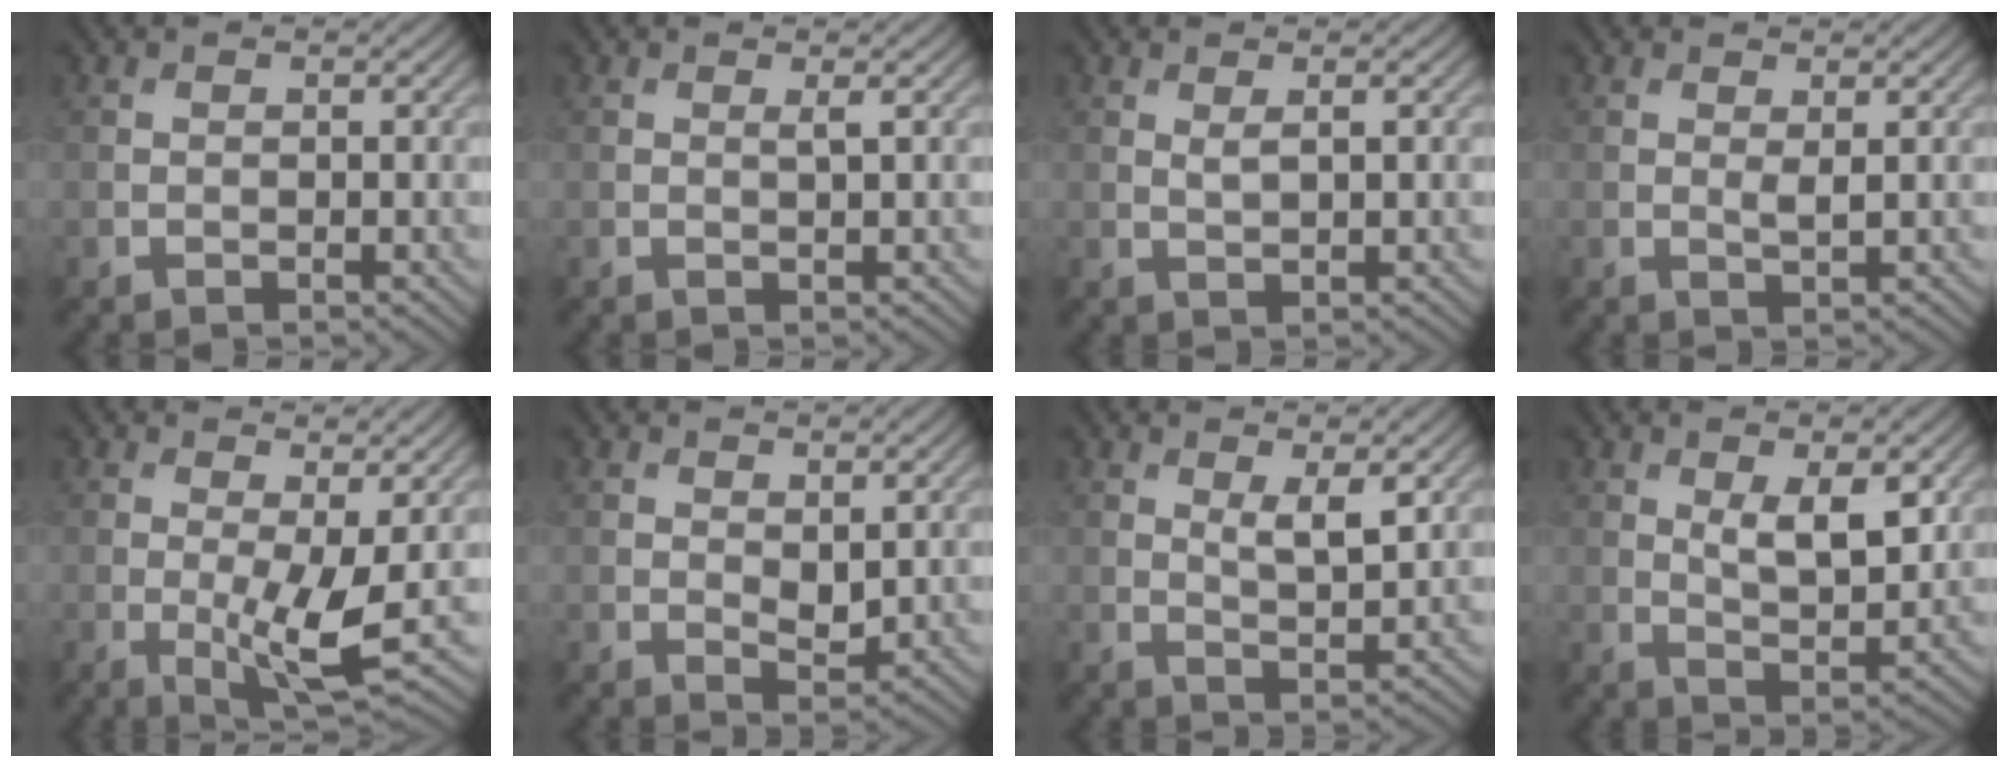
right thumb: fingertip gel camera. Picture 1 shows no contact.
{"total": 0.8, "force": [0.4, -0.1, 0.7], "torque": [-0.016, 0.002, 0.004]}
{"total": 1.4, "force": [0.6, 0.2, 1.2], "torque": [-0.028, 0.000, 0.013]}
{"total": 1.0, "force": [0.5, 0.1, 0.9], "torque": [-0.019, -0.005, 0.007]}
{"total": 5.7, "force": [-0.5, 1.2, 5.6], "torque": [-0.103, -0.007, -0.009]}
{"total": 2.1, "force": [0.7, 1.1, 1.7], "torque": [-0.030, -0.009, 0.015]}
{"total": 3.4, "force": [1.6, 0.8, 2.9], "torque": [-0.060, -0.009, 0.031]}
{"total": 5.6, "force": [2.0, 2.1, 4.9], "torque": [-0.089, -0.008, 0.038]}